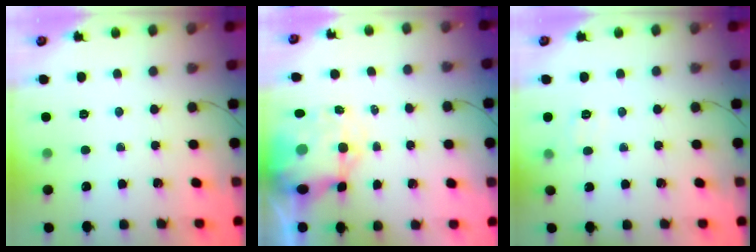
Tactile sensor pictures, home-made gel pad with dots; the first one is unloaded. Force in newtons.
{"total": 10.3, "press": 10.0, "slide": 2.5}
{"total": 5.9, "press": 5.7, "slide": 1.2}